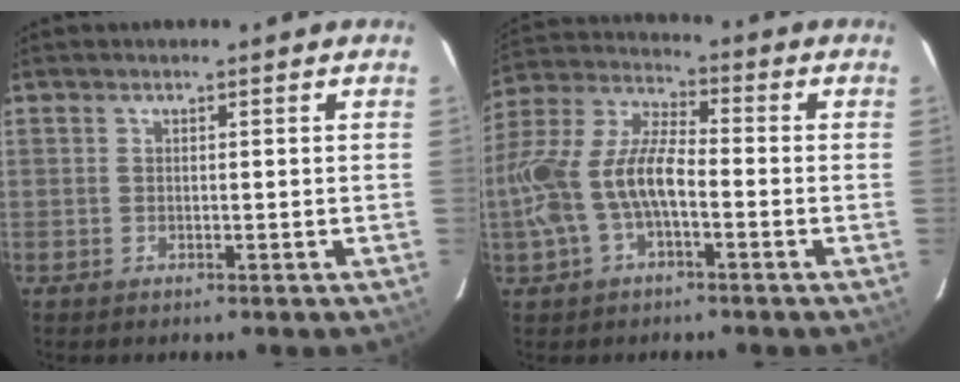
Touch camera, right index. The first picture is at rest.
{"total": 13.1, "force": [-3.4, 6.2, 11.1], "torque": [-0.235, 0.012, -0.065]}